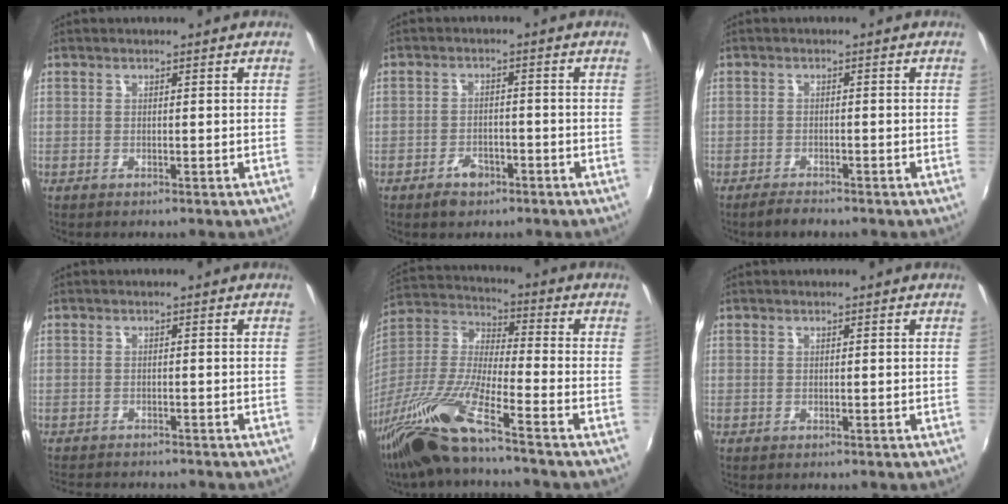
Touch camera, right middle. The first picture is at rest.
{"total": 4.3, "force": [-2.9, 2.5, 2.0], "torque": [-0.047, 0.002, -0.045]}
{"total": 2.4, "force": [-2.2, 0.6, 0.9], "torque": [-0.029, -0.005, -0.041]}
{"total": 5.8, "force": [-5.5, 1.1, 1.7], "torque": [-0.048, -0.018, -0.085]}
{"total": 17.9, "force": [-13.5, 0.2, 11.7], "torque": [-0.233, -0.036, -0.266]}
{"total": 0.0}